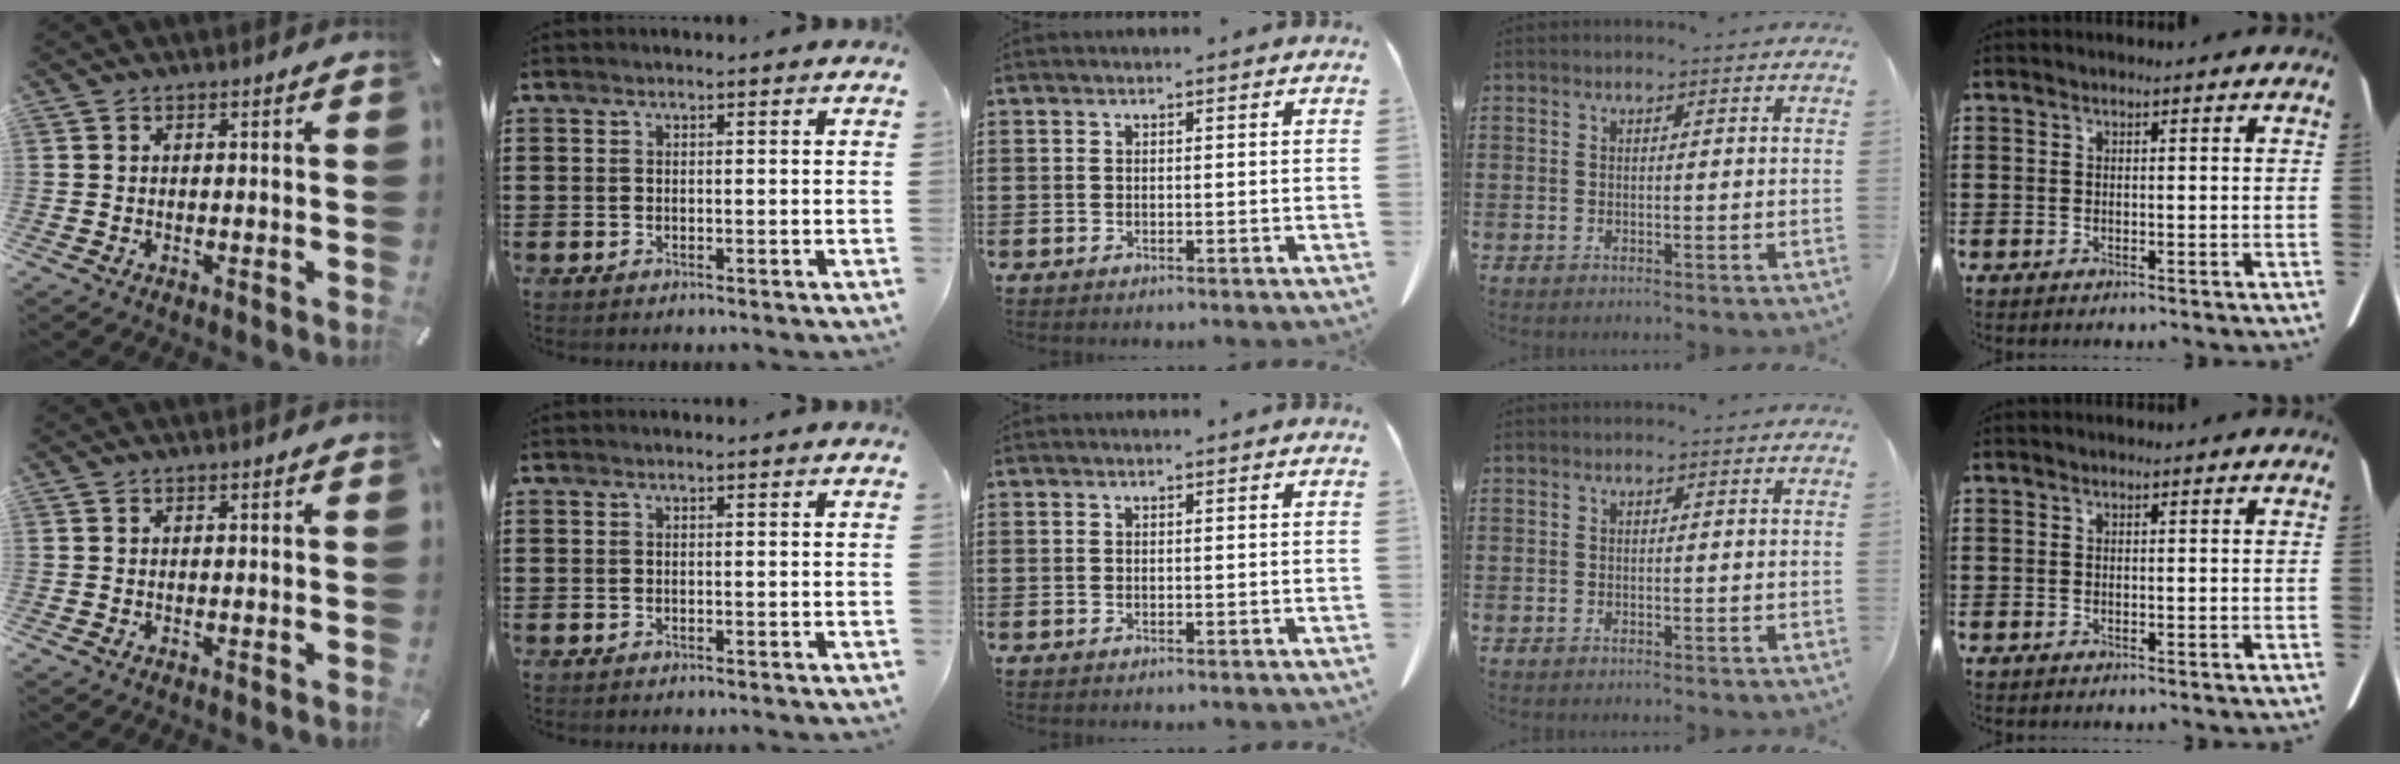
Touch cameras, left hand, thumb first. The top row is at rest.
{}